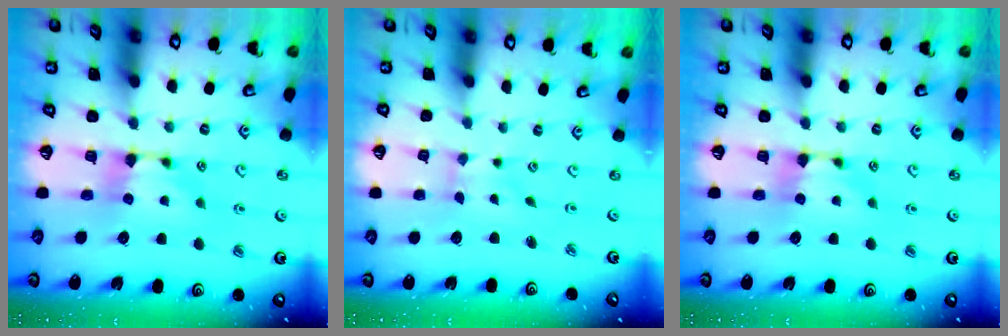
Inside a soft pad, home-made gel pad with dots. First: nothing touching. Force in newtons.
{"total": 3.4, "press": 3.3, "slide": 0.8}
{"total": 0.0}